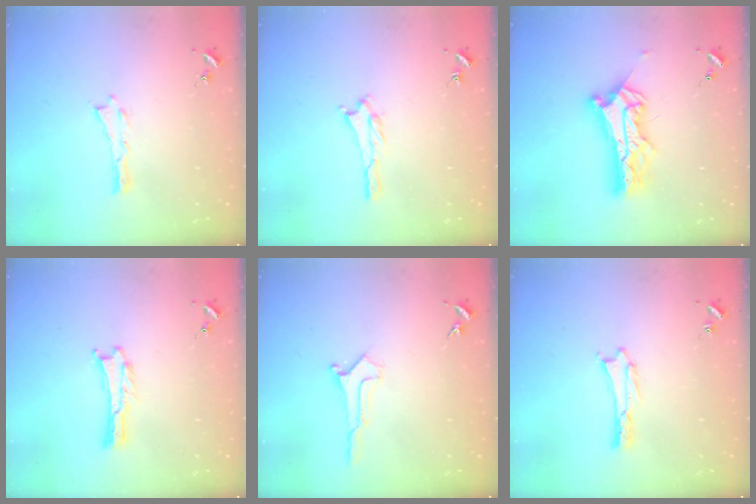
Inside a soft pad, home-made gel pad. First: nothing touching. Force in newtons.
{"total": 1.4, "press": 1.4, "slide": 0.3}
{"total": 10.5, "press": 10.5, "slide": 0.8}
{"total": 0.0}
{"total": 0.6, "press": 0.6, "slide": 0.1}
{"total": 0.5, "press": 0.5, "slide": 0.2}